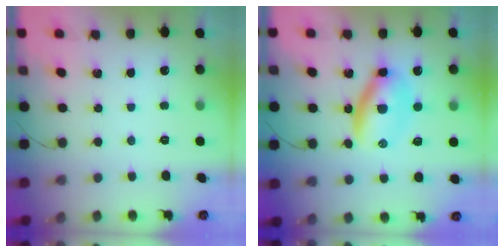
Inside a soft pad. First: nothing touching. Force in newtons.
{"total": 6.7, "press": 6.6, "slide": 1.2}